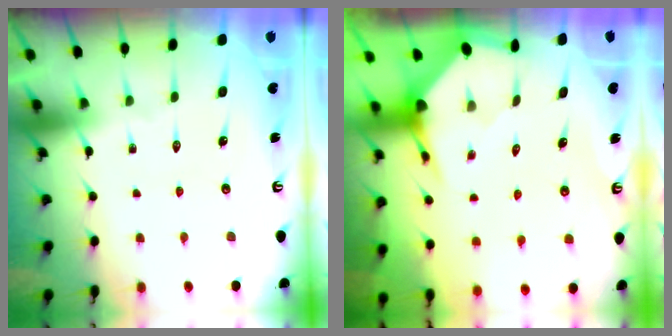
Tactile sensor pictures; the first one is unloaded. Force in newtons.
{"total": 3.5, "press": 3.5, "slide": 0.4}